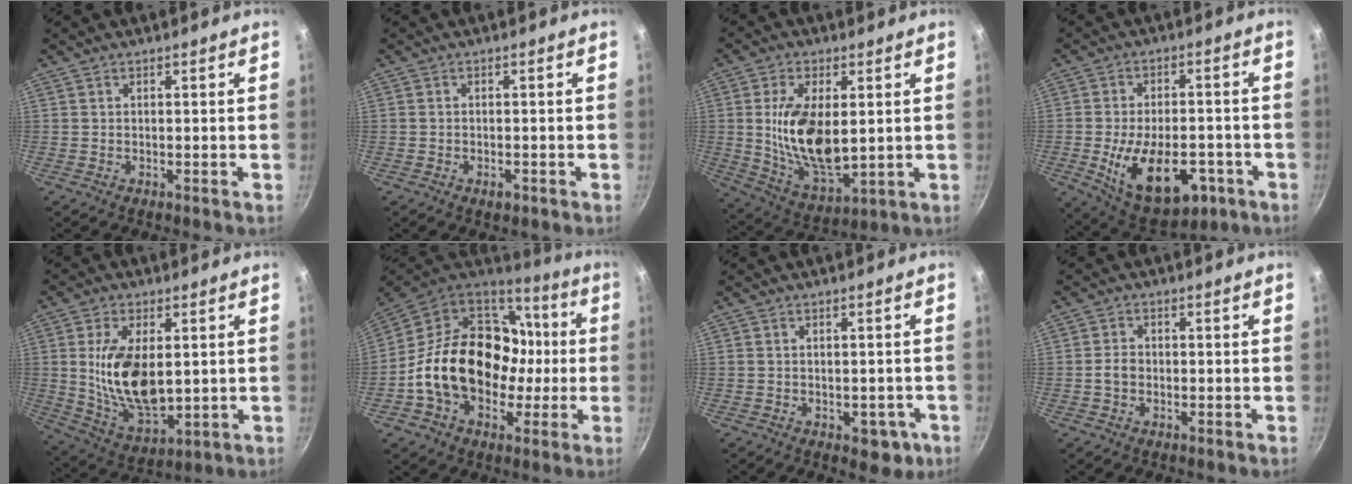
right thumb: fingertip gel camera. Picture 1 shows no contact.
{"total": 1.8, "force": [-0.9, 1.0, 1.1], "torque": [-0.015, 0.006, -0.015]}
{"total": 15.4, "force": [1.6, 7.9, 13.1], "torque": [-0.231, -0.017, 0.042]}
{"total": 17.7, "force": [-5.6, 10.0, 13.5], "torque": [-0.192, 0.010, -0.071]}
{"total": 15.2, "force": [1.7, 8.2, 12.7], "torque": [-0.220, -0.020, 0.045]}
{"total": 26.0, "force": [-1.6, 19.6, 17.1], "torque": [-0.276, 0.056, -0.014]}
{"total": 5.3, "force": [-2.0, 3.3, 3.6], "torque": [-0.020, 0.015, -0.014]}
{"total": 2.7, "force": [-0.5, 2.1, 1.6], "torque": [-0.024, 0.012, -0.012]}